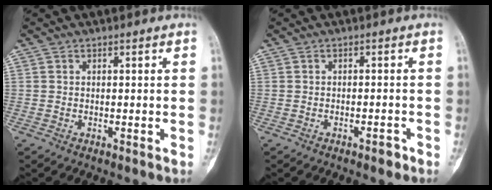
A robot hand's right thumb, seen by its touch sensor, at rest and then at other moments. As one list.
[{"total": 1.7, "force": [-1.2, 0.7, 1.1], "torque": [-0.019, 0.008, -0.015]}]